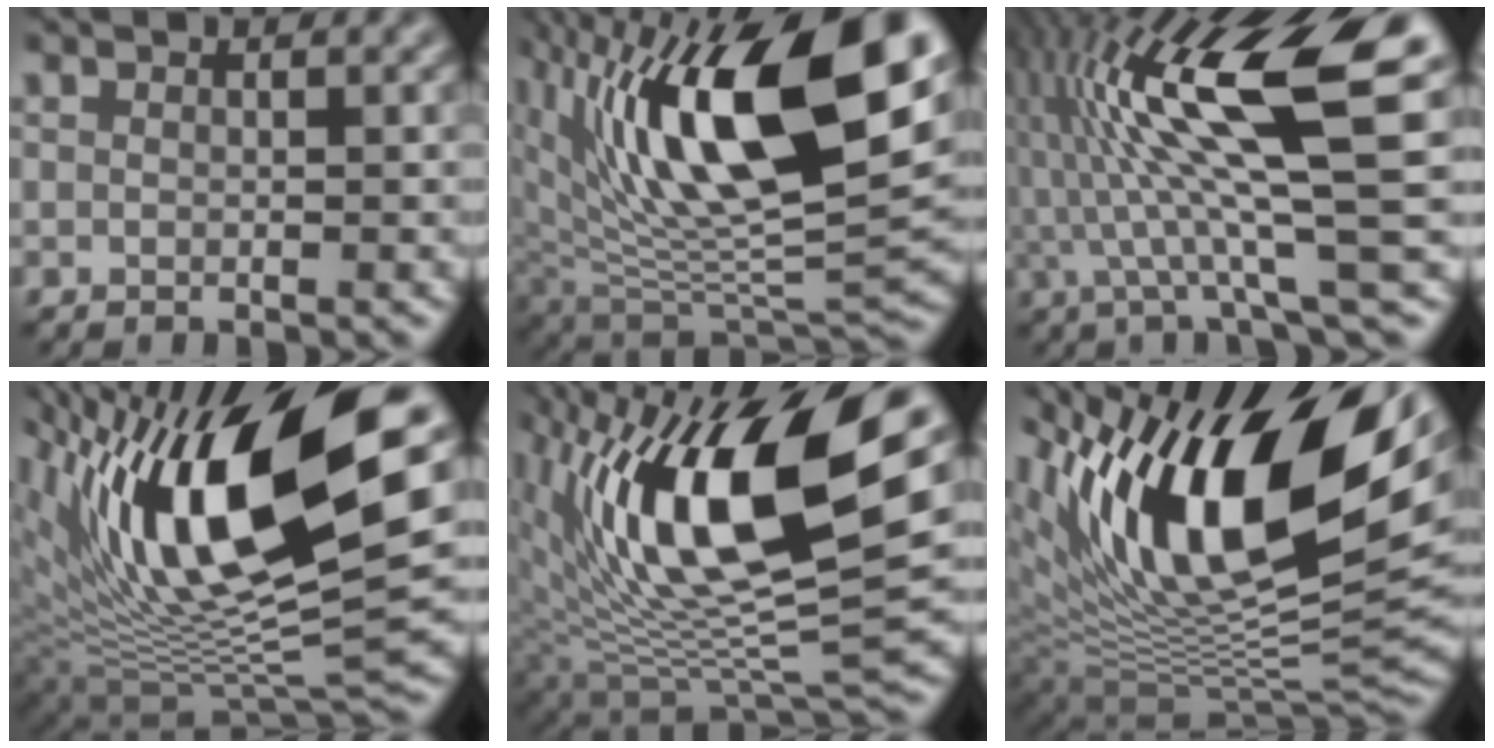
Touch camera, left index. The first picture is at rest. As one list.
[{"total": 15.5, "force": [5.8, 6.3, 12.9], "torque": [-0.214, 0.001, 0.097]}, {"total": 14.1, "force": [2.2, 2.8, 13.7], "torque": [-0.249, 0.022, 0.037]}, {"total": 16.1, "force": [5.8, 5.0, 14.2], "torque": [-0.249, 0.003, 0.097]}, {"total": 15.8, "force": [4.3, 5.5, 14.2], "torque": [-0.249, -0.003, 0.068]}, {"total": 17.7, "force": [7.5, 6.7, 14.5], "torque": [-0.250, 0.017, 0.127]}]